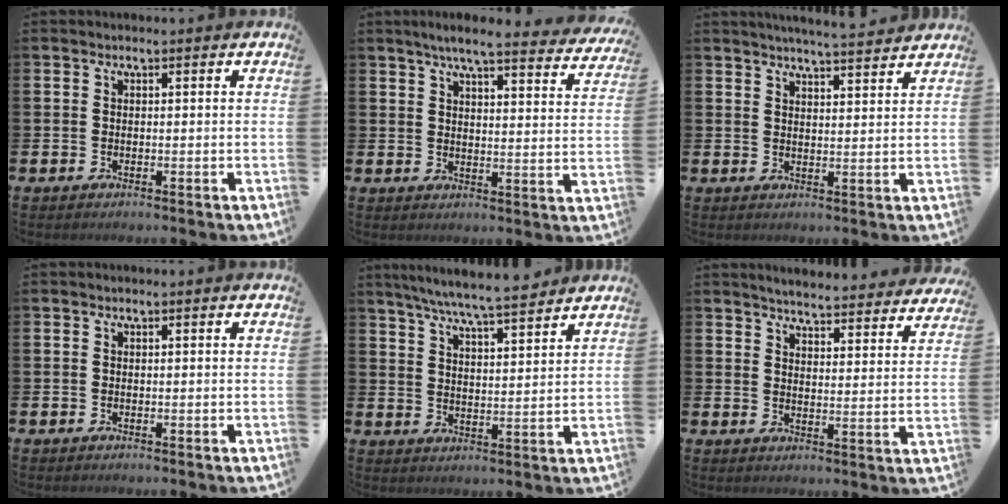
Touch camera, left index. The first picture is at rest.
{"total": 6.0, "force": [5.4, 0.5, 2.5], "torque": [-0.054, -0.032, 0.090]}
{"total": 4.7, "force": [4.6, -0.5, 0.7], "torque": [-0.020, -0.024, 0.081]}
{"total": 0.0}
{"total": 7.4, "force": [7.0, 0.1, 2.4], "torque": [-0.063, -0.040, 0.123]}
{"total": 5.0, "force": [5.0, 0.2, 0.7], "torque": [-0.027, -0.037, 0.085]}